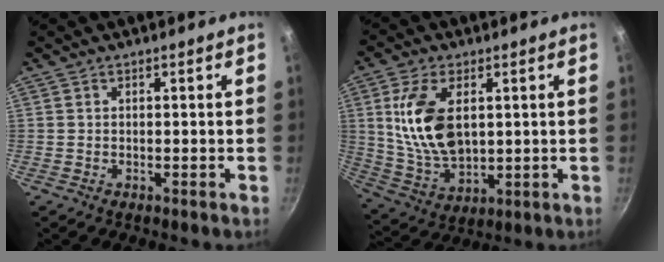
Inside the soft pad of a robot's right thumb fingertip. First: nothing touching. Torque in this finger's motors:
{"motor_torque": [-0.31, 0.86, 1.23, 0.43, 0.17]}